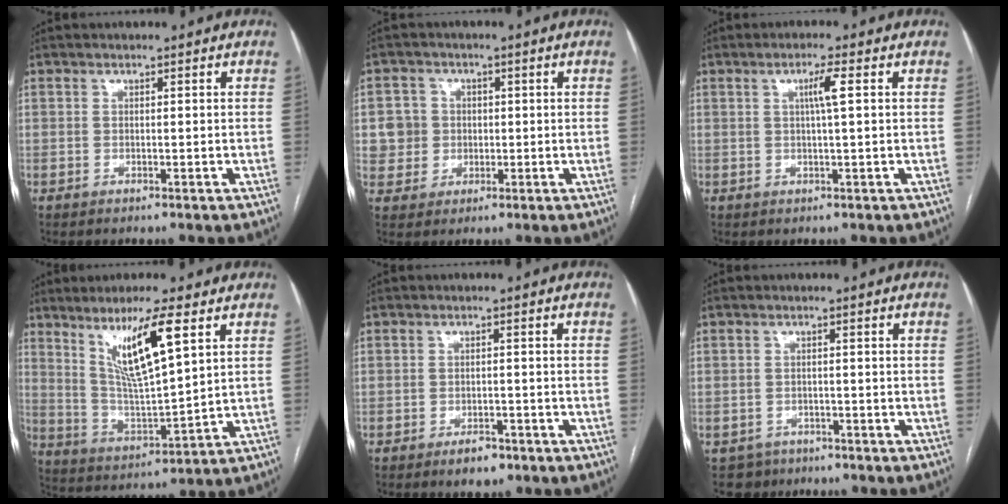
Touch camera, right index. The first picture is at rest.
{"total": 5.4, "force": [0.4, 5.4, 0.4], "torque": [-0.004, 0.019, 0.014]}
{"total": 3.2, "force": [0.7, -0.4, 3.1], "torque": [-0.055, 0.002, 0.011]}
{"total": 11.7, "force": [5.9, 0.7, 10.1], "torque": [-0.185, -0.010, 0.116]}
{"total": 3.3, "force": [-2.2, 1.6, 1.7], "torque": [-0.025, 0.001, -0.027]}
{"total": 3.6, "force": [-2.3, 2.8, -0.5], "torque": [0.012, 0.008, -0.037]}